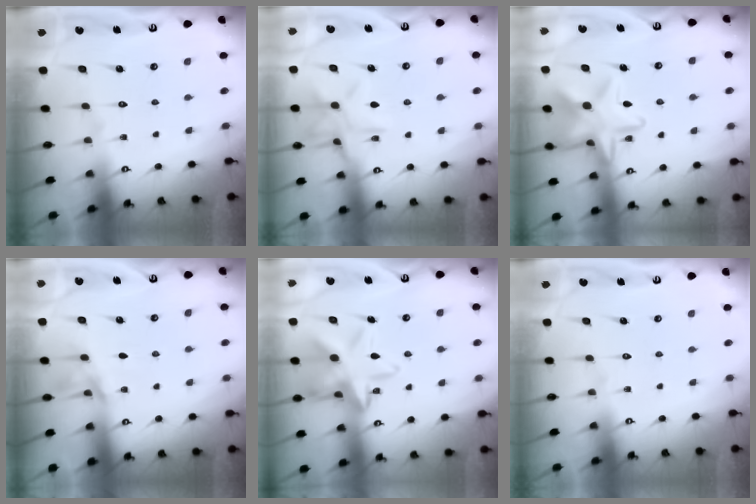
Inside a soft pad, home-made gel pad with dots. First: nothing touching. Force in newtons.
{"total": 10.2, "press": 10.1, "slide": 0.8}
{"total": 15.3, "press": 15.3, "slide": 0.9}
{"total": 2.9, "press": 2.8, "slide": 0.4}
{"total": 14.0, "press": 13.9, "slide": 1.3}
{"total": 0.0}